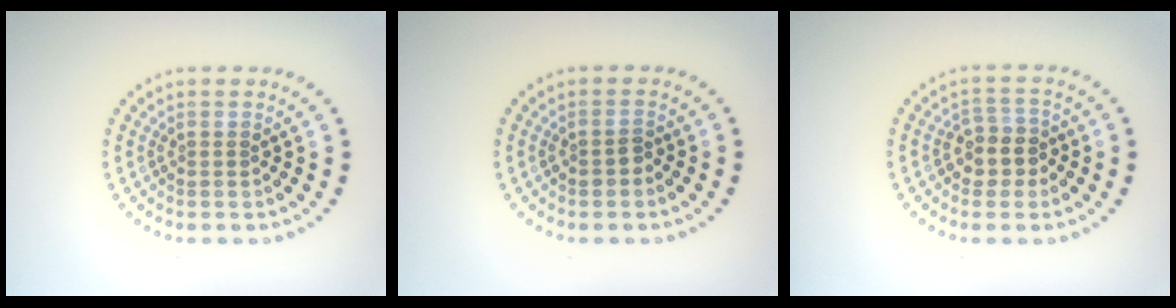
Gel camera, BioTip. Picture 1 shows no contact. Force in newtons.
{"total": 1.1, "press": 1.1, "slide": 0.4}
{"total": 2.7, "press": 2.4, "slide": 1.1}